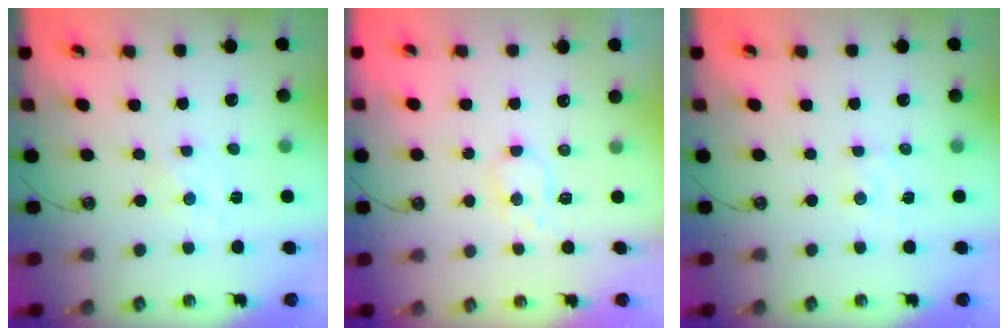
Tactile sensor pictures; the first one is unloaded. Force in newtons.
{"total": 5.0, "press": 4.9, "slide": 0.4}
{"total": 1.5, "press": 1.5, "slide": 0.3}